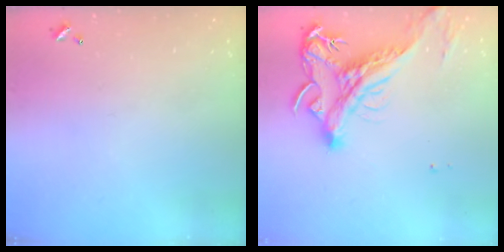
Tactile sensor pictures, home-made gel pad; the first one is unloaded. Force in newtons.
{"total": 4.6, "press": 4.3, "slide": 1.7}